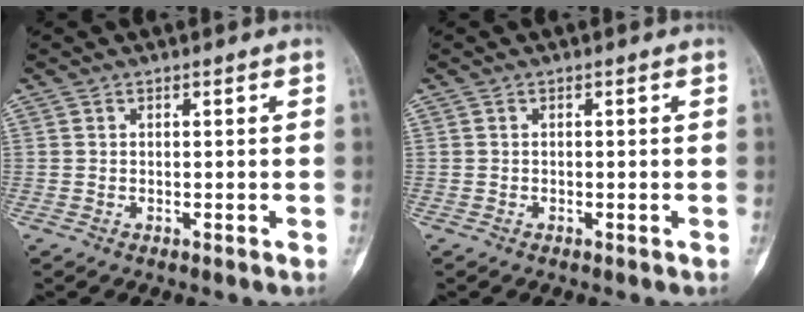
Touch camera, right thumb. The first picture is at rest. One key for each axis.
{"total": 0.0}